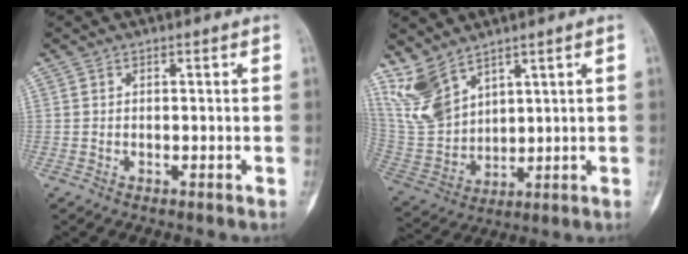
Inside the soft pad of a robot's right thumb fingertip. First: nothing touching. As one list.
[{"total": 10.7, "force": [7.7, 5.4, 5.1], "torque": [-0.098, -0.032, 0.188]}]